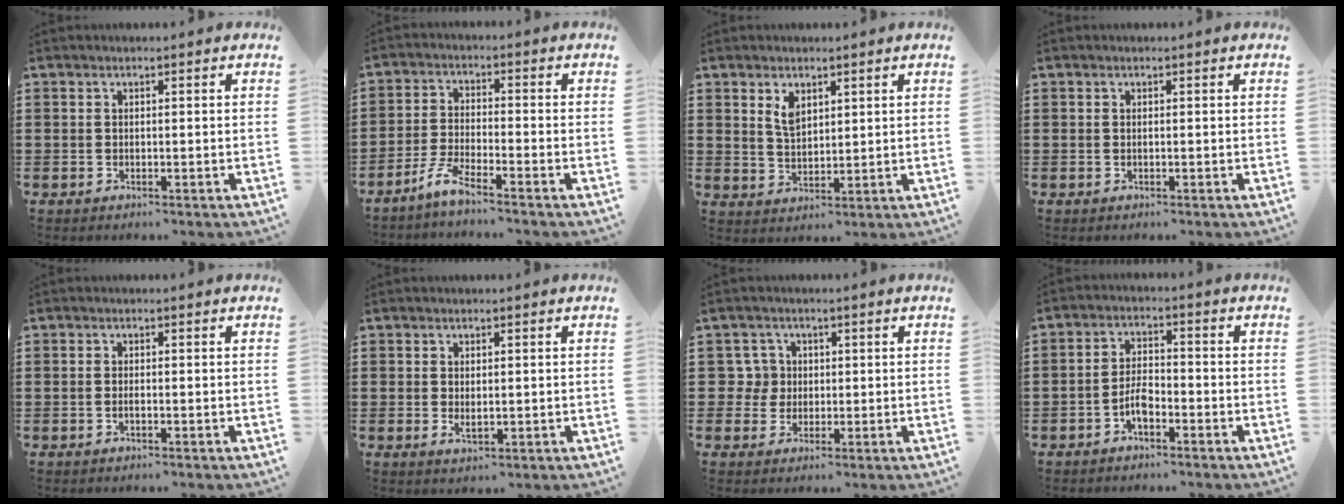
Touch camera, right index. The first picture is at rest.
{"total": 4.2, "force": [-3.6, 0.0, 2.3], "torque": [-0.068, -0.010, -0.077]}
{"total": 3.4, "force": [2.0, 1.9, 2.1], "torque": [-0.048, 0.005, 0.037]}
{"total": 0.0}
{"total": 0.7, "force": [-0.3, 0.1, 0.6], "torque": [-0.011, -0.004, -0.004]}
{"total": 1.6, "force": [0.2, 0.8, 1.4], "torque": [-0.027, 0.004, 0.002]}
{"total": 4.0, "force": [0.4, 3.9, 0.7], "torque": [-0.033, 0.012, 0.005]}
{"total": 3.4, "force": [-1.9, 1.7, 2.4], "torque": [-0.051, 0.005, -0.038]}